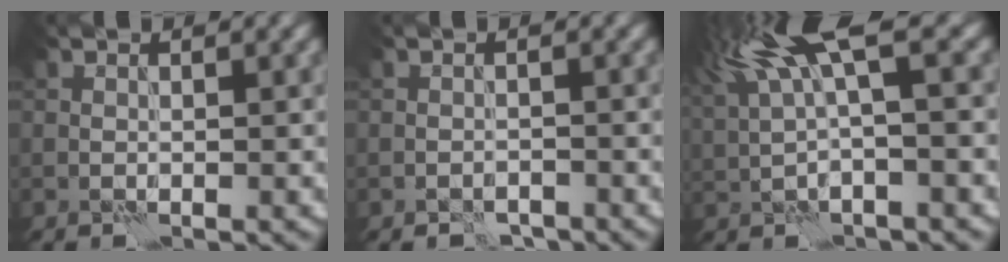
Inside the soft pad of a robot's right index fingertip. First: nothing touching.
{"total": 1.6, "force": [-1.4, 0.6, 0.4], "torque": [-0.002, 0.003, -0.023]}
{"total": 7.5, "force": [3.4, 1.9, 6.4], "torque": [-0.131, 0.022, 0.063]}